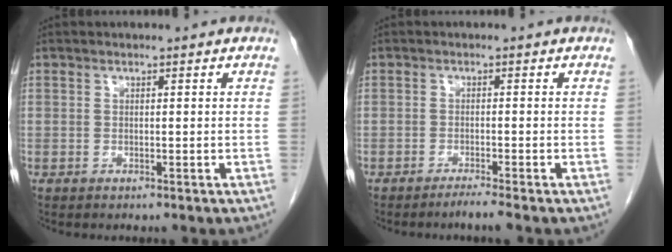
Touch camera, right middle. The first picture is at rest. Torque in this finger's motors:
{"motor_torque": [0.41, -0.27, 0.00, 0.02]}